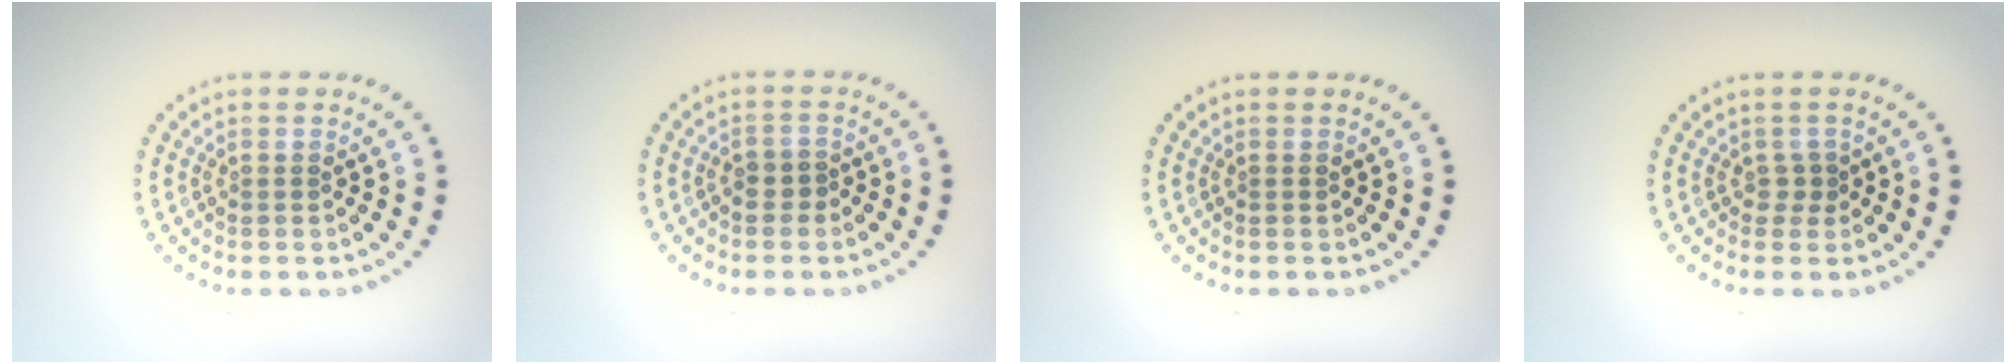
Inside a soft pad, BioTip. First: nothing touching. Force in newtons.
{"total": 1.2, "press": 1.0, "slide": 0.6}
{"total": 0.0}
{"total": 1.0, "press": 0.8, "slide": 0.6}